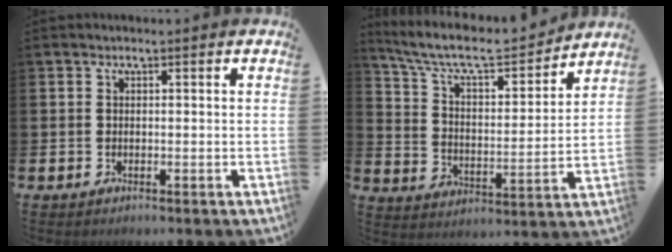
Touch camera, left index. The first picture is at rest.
{"total": 8.7, "force": [7.8, 2.3, 3.2], "torque": [-0.092, -0.053, 0.131]}